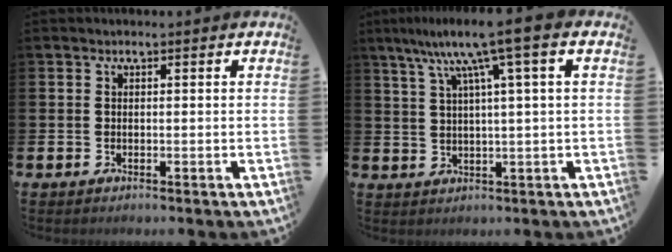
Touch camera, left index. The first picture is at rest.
{"total": 8.5, "force": [4.3, -0.1, 7.3], "torque": [-0.149, -0.005, 0.067]}